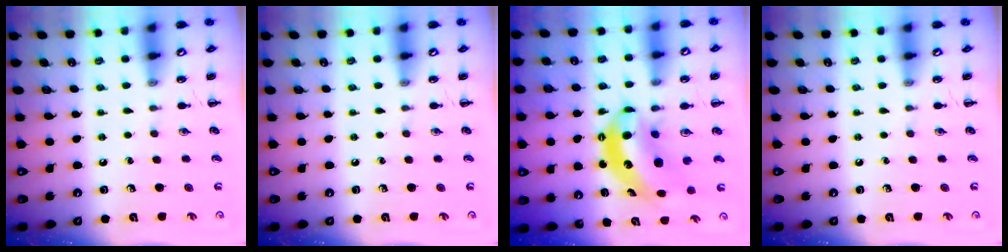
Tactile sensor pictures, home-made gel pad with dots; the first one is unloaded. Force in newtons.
{"total": 0.0}
{"total": 7.5, "press": 7.3, "slide": 1.9}
{"total": 0.0}